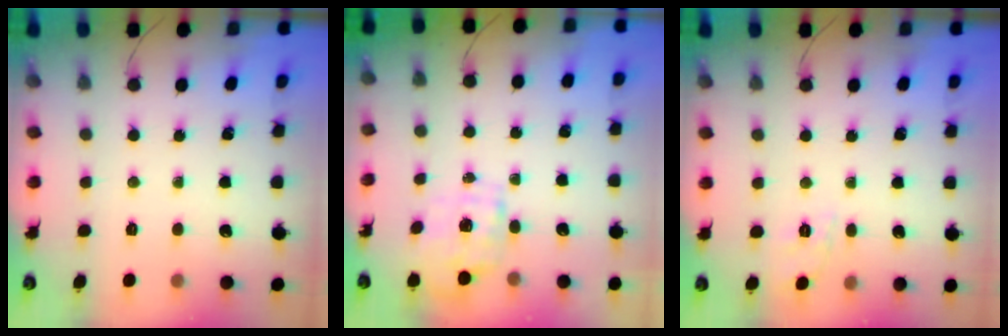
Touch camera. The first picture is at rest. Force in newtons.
{"total": 1.7, "press": 1.6, "slide": 0.6}
{"total": 2.0, "press": 0.6, "slide": 1.9}